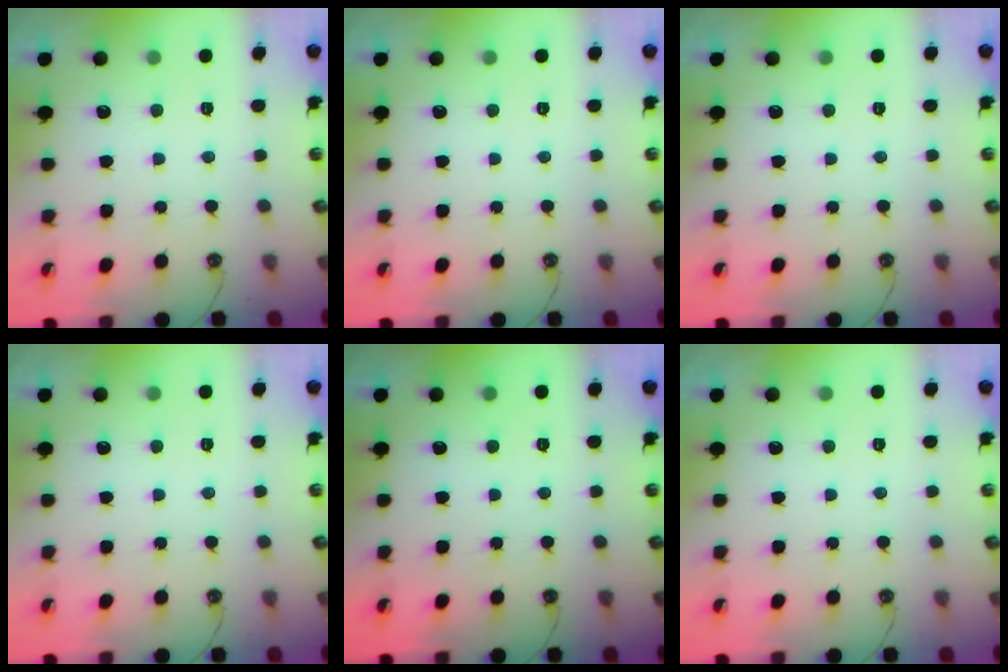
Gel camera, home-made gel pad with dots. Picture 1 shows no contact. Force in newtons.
{"total": 0.0}
{"total": 0.0}
{"total": 0.0}
{"total": 0.0}
{"total": 0.0}